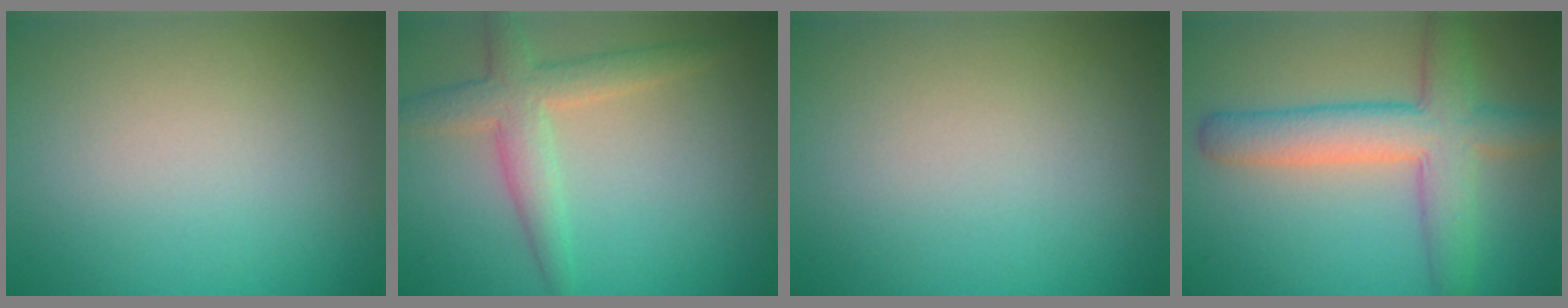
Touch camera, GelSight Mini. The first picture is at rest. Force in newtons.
{"total": 3.8, "press": 3.8, "slide": 0.2}
{"total": 0.0}
{"total": 6.4, "press": 6.4, "slide": 0.2}